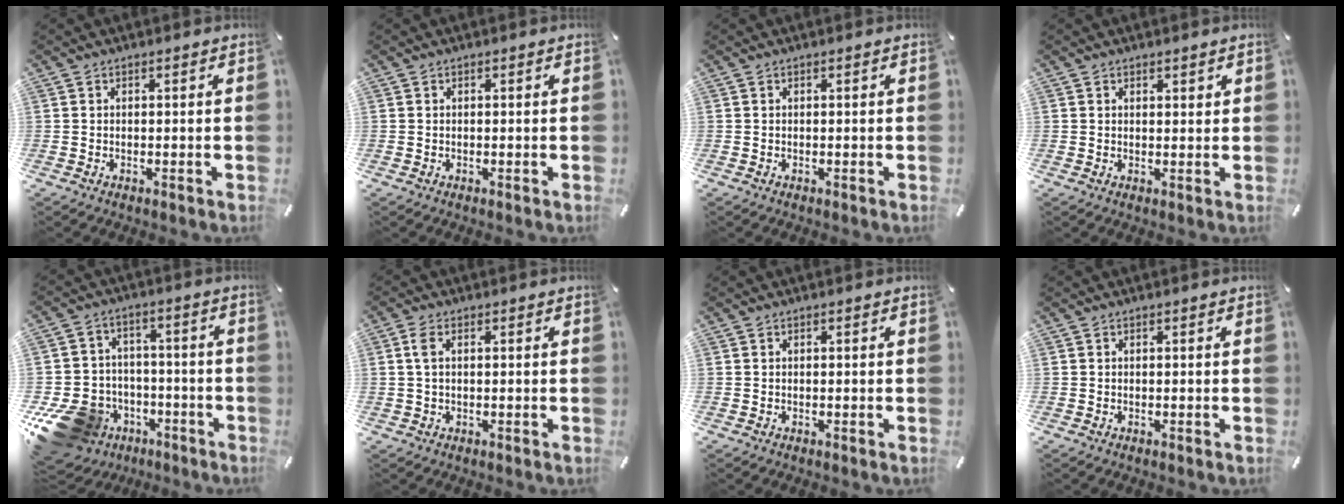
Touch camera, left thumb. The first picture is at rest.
{"total": 0.0}
{"total": 0.0}
{"total": 1.1, "force": [0.9, 0.6, 0.2], "torque": [0.005, -0.003, 0.015]}
{"total": 15.8, "force": [-7.8, 12.1, 6.4], "torque": [-0.115, 0.051, -0.125]}
{"total": 3.3, "force": [0.8, 1.7, 2.6], "torque": [-0.064, 0.005, 0.010]}
{"total": 0.0}
{"total": 0.0}